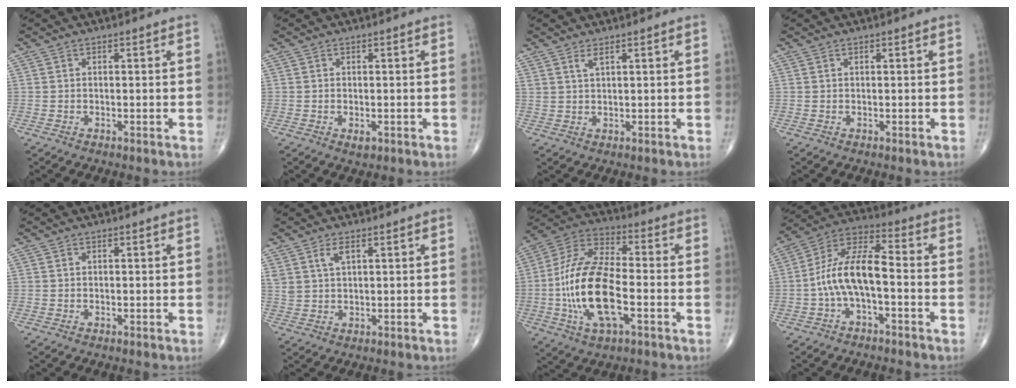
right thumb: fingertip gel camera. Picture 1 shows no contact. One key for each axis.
{"total": 1.6, "fx": -0.6, "fy": 0.9, "fz": 1.2, "tx": -0.018, "ty": -0.001, "tz": -0.008}
{"total": 1.6, "fx": 1.1, "fy": 0.3, "fz": 1.1, "tx": -0.023, "ty": -0.006, "tz": 0.025}
{"total": 0.0}
{"total": 0.0}
{"total": 3.3, "fx": 1.7, "fy": 1.4, "fz": 2.4, "tx": -0.047, "ty": -0.005, "tz": 0.039}
{"total": 18.3, "fx": -3.8, "fy": 8.0, "fz": 16.0, "tx": -0.324, "ty": 0.026, "tz": -0.074}
{"total": 11.5, "fx": -2.3, "fy": 4.8, "fz": 10.3, "tx": -0.198, "ty": 0.049, "tz": -0.050}